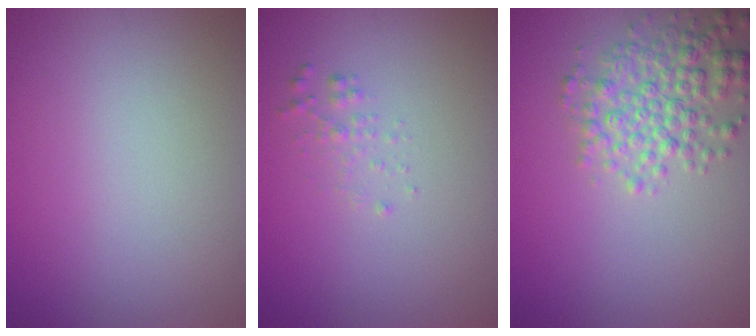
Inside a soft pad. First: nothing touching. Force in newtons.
{"total": 0.9, "press": 0.9, "slide": 0.1}
{"total": 4.1, "press": 4.1, "slide": 0.1}